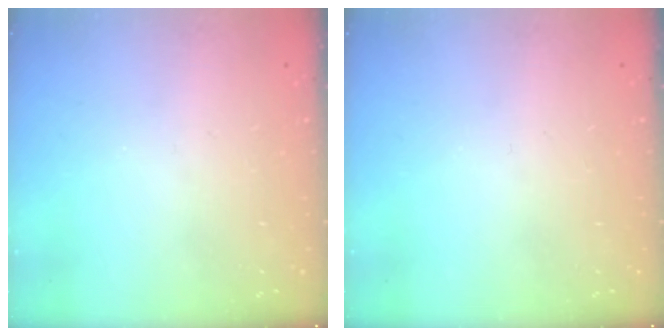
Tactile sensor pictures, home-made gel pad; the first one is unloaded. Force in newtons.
{"total": 0.0}